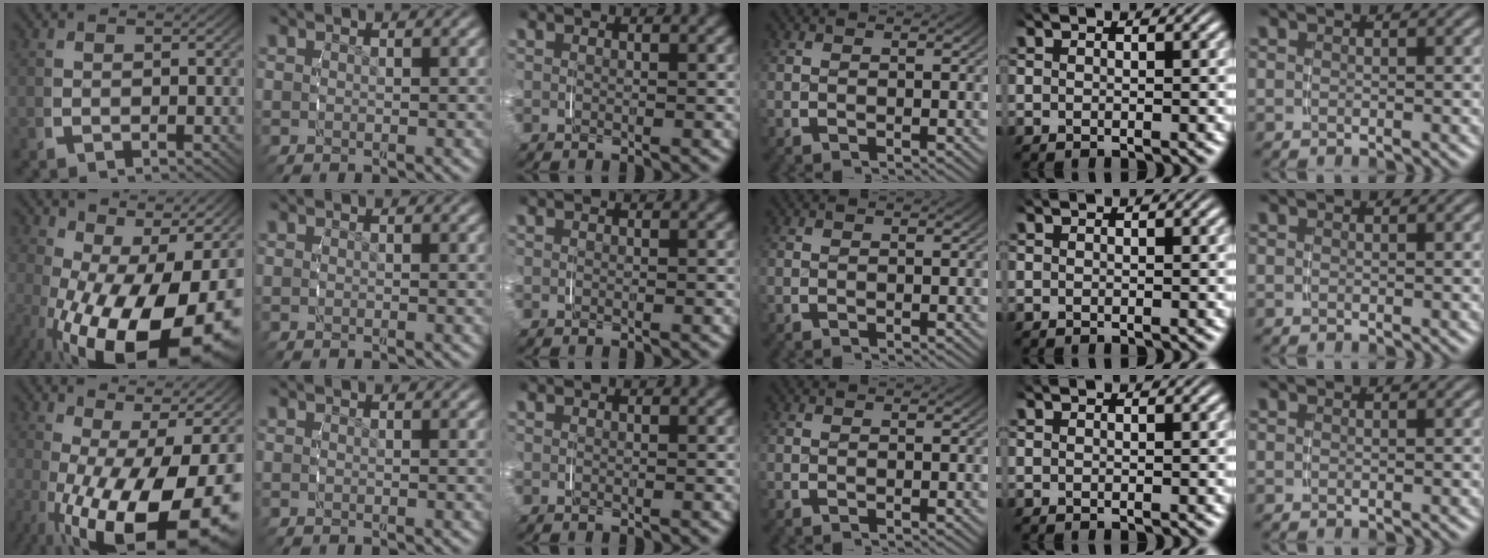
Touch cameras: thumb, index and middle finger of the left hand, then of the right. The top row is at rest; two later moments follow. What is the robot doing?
{"motion": "grasp_and_lifting", "object": "glasses case"}